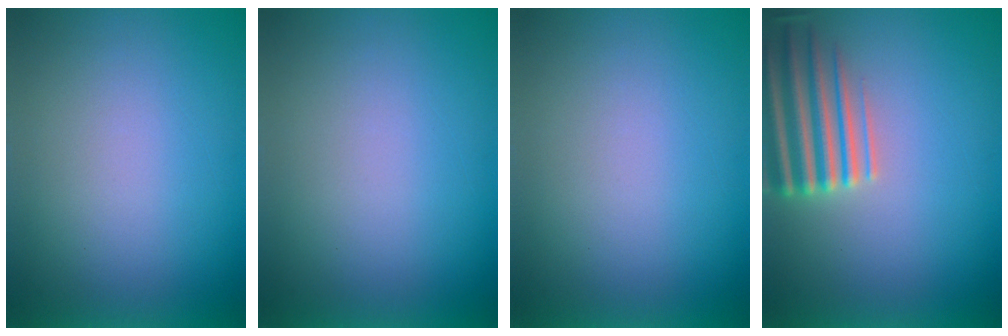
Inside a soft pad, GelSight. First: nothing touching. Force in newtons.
{"total": 1.1}
{"total": 1.2}
{"total": 6.0}